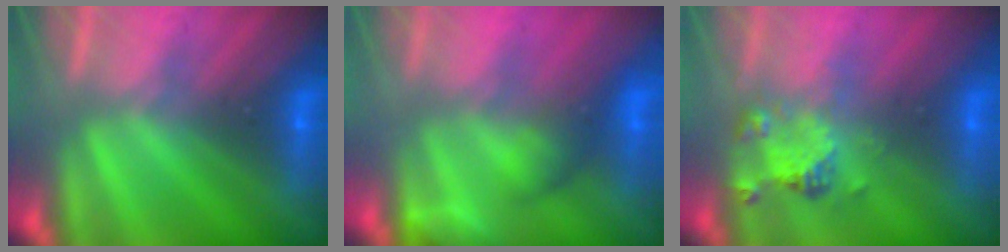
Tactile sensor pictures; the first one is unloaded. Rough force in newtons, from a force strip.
{"total": 4.8}
{"total": 2.4}